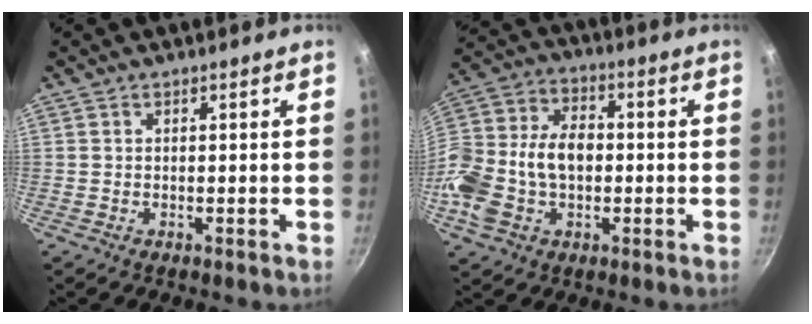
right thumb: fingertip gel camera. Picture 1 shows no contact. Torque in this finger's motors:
{"motor_torque": [1.96, 1.91, 1.53, -0.75, 0.17]}